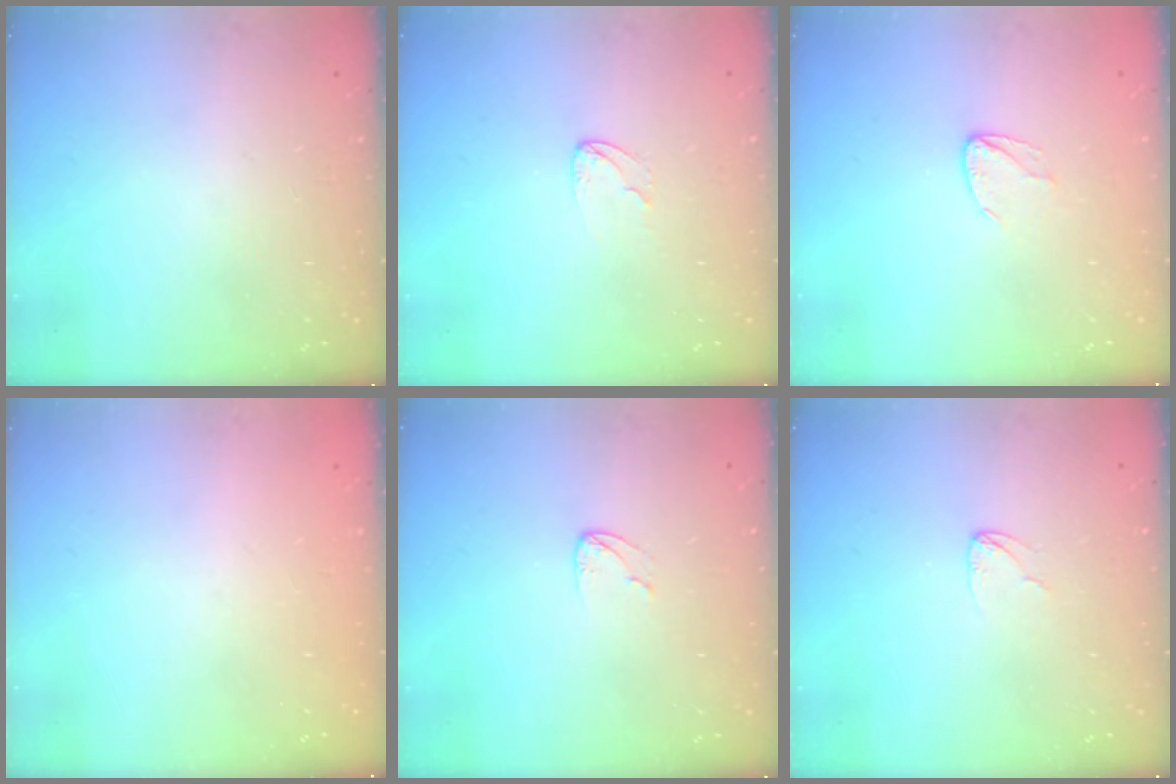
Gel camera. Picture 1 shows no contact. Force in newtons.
{"total": 3.7, "press": 3.7, "slide": 0.3}
{"total": 3.9, "press": 3.9, "slide": 0.4}
{"total": 0.0}
{"total": 3.8, "press": 3.8, "slide": 0.4}
{"total": 2.3, "press": 2.3, "slide": 0.1}